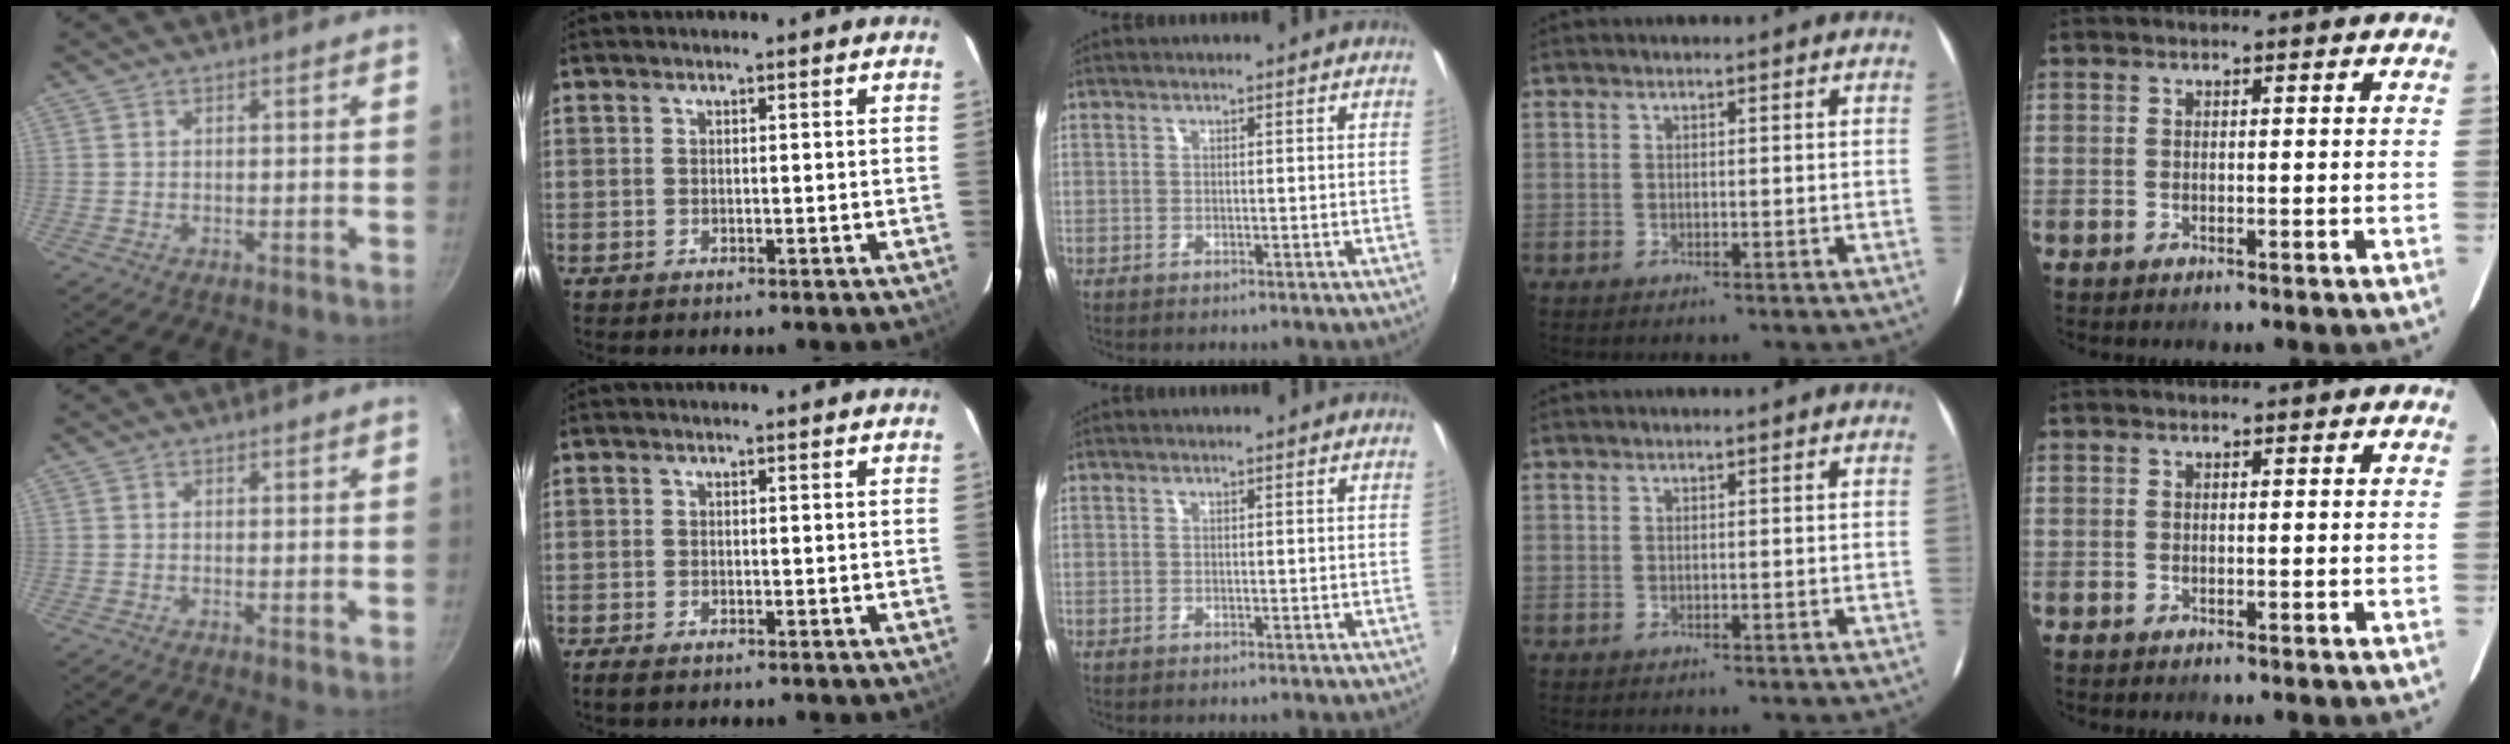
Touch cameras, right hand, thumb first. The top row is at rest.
{"thumb": {"total": 0.7, "force": [0.1, 0.1, 0.7], "torque": [-0.009, -0.007, -0.002]}, "index": {"total": 2.1, "force": [-1.6, 0.6, 1.2], "torque": [-0.028, -0.007, -0.030]}}